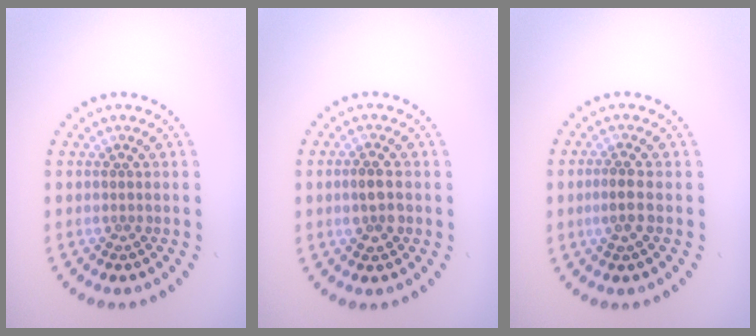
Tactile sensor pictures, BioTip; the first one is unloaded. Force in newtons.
{"total": 2.3, "press": 2.3, "slide": 0.4}
{"total": 1.8, "press": 1.6, "slide": 0.7}